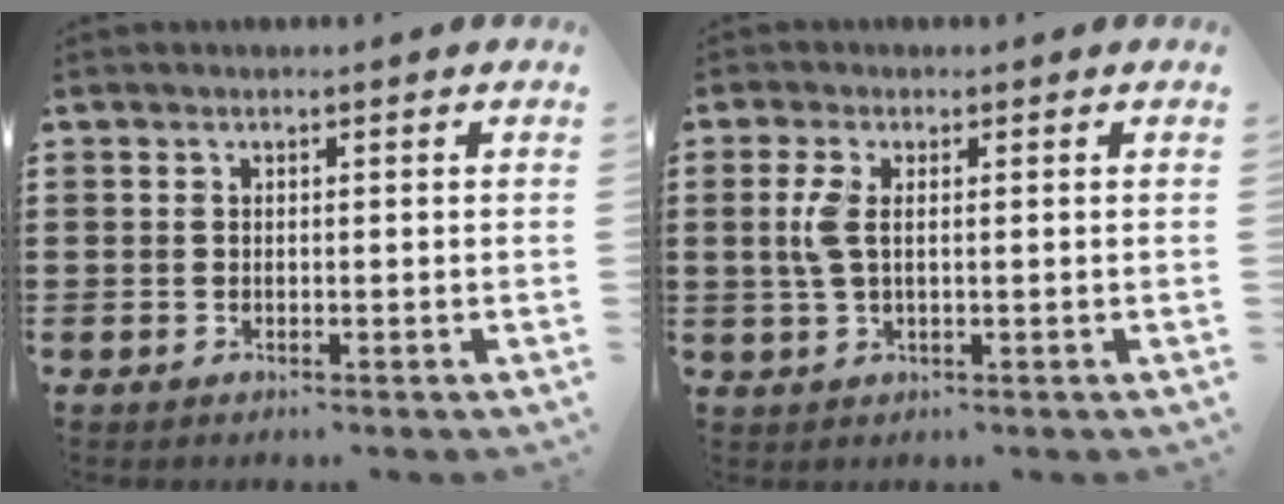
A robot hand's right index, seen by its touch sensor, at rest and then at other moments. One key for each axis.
{"total": 3.5, "fx": 0.5, "fy": 1.4, "fz": 3.1, "tx": -0.078, "ty": 0.001, "tz": 0.002}